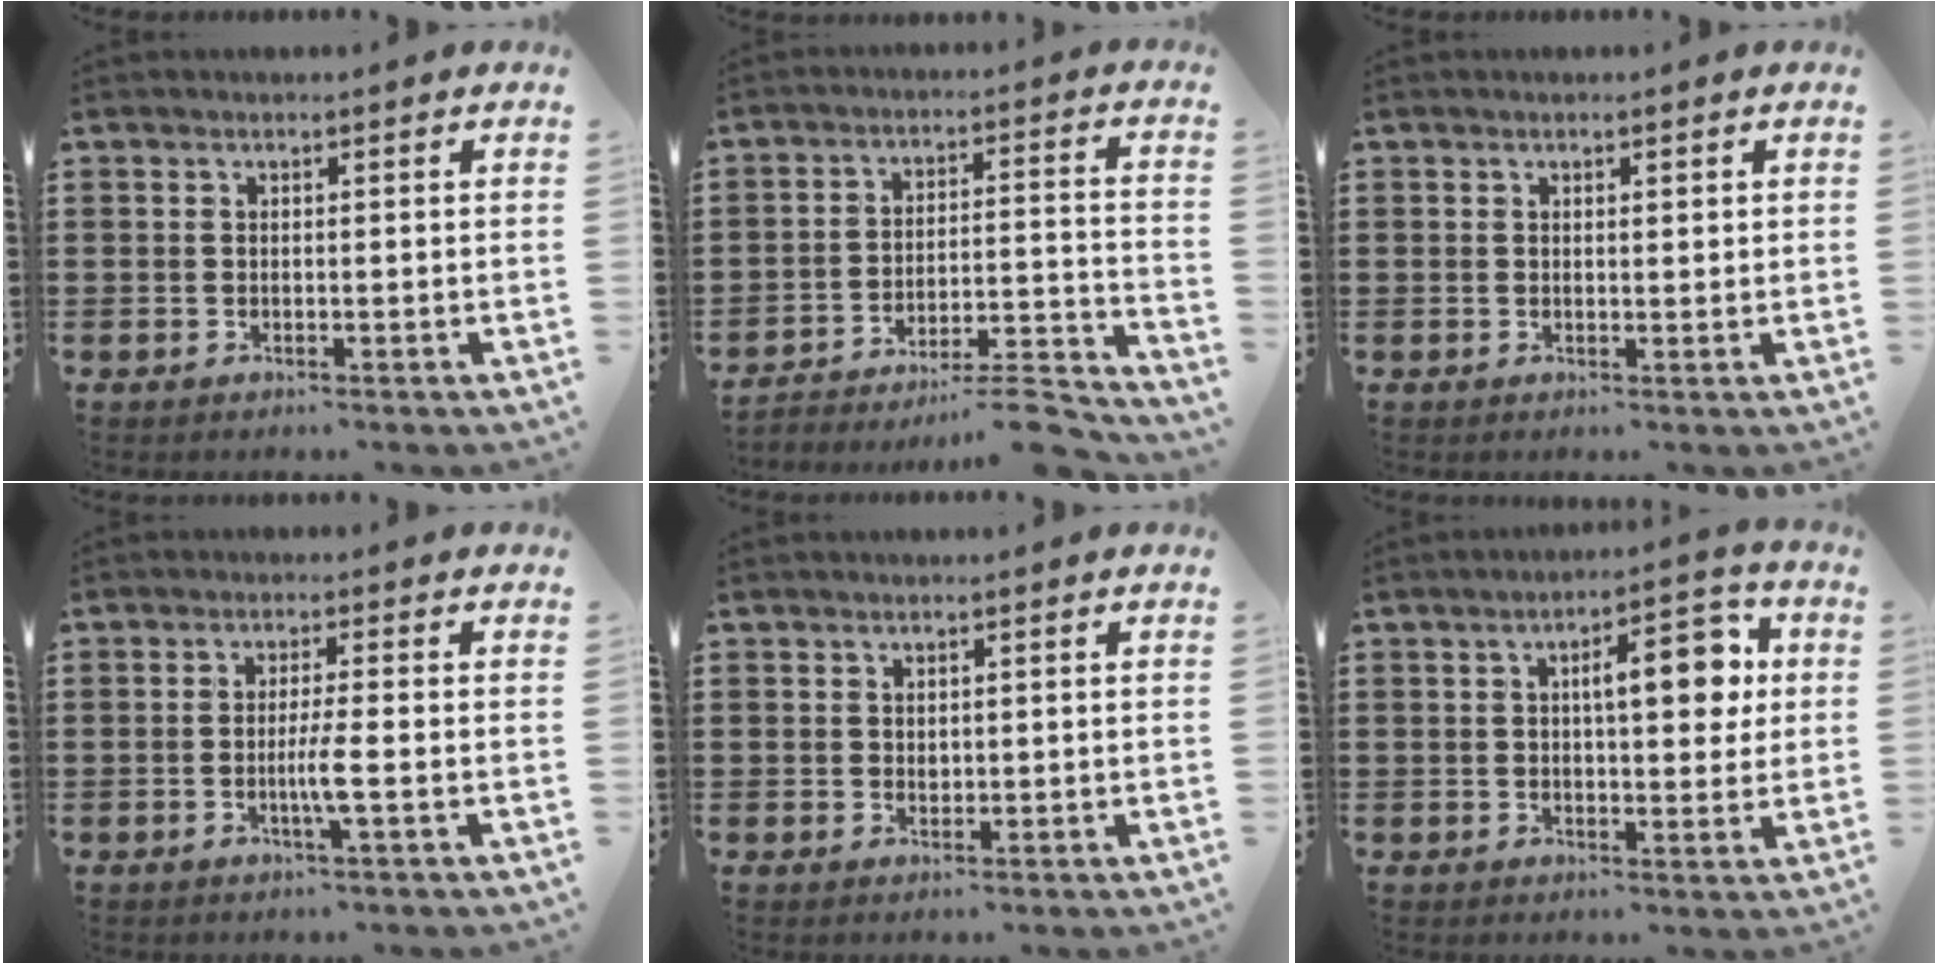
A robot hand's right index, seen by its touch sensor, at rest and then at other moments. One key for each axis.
{"total": 7.0, "fx": -6.5, "fy": 0.4, "fz": 2.5, "tx": -0.033, "ty": 0.002, "tz": -0.128}
{"total": 0.6, "fx": 0.3, "fy": 0.3, "fz": 0.4, "tx": -0.008, "ty": 0.003, "tz": 0.006}
{"total": 3.5, "fx": -1.0, "fy": -0.3, "fz": 3.4, "tx": -0.066, "ty": -0.011, "tz": -0.023}
{"total": 0.9, "fx": 0.5, "fy": 0.7, "fz": 0.2, "tx": -0.006, "ty": 0.003, "tz": 0.010}
{"total": 8.2, "fx": 1.8, "fy": 3.0, "fz": 7.4, "tx": -0.103, "ty": -0.003, "tz": 0.019}